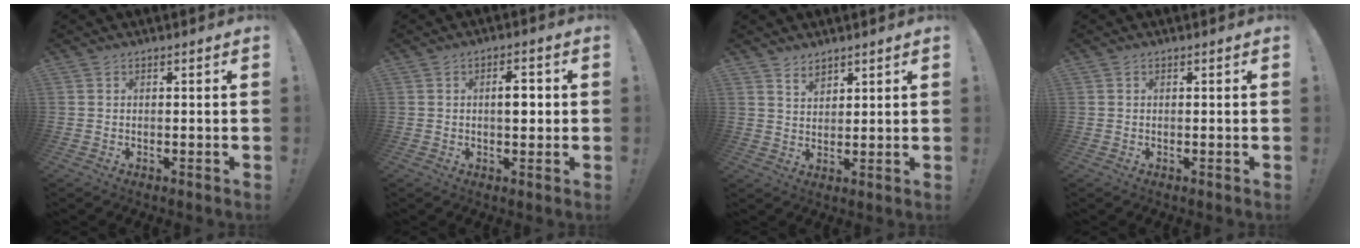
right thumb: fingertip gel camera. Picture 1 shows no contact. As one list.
[{"total": 4.6, "force": [-0.1, 2.1, 4.1], "torque": [-0.065, 0.006, -0.008]}, {"total": 3.8, "force": [3.3, 1.7, 0.7], "torque": [-0.008, -0.023, 0.060]}, {"total": 0.0}]